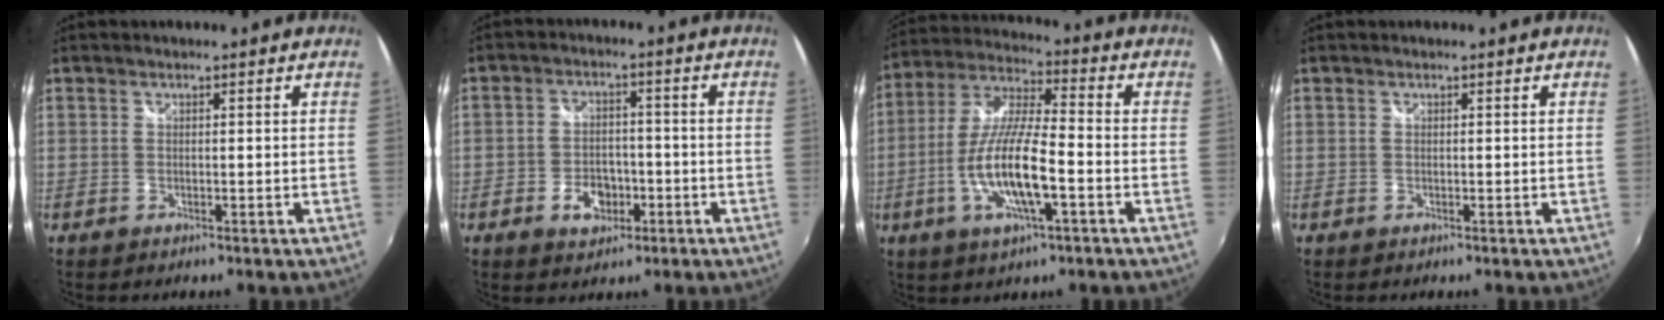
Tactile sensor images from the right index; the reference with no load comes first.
{"total": 6.2, "force": [-2.8, 4.3, 3.6], "torque": [-0.075, 0.011, -0.038]}
{"total": 14.2, "force": [-4.4, 3.0, 13.2], "torque": [-0.270, -0.005, -0.083]}
{"total": 0.0}